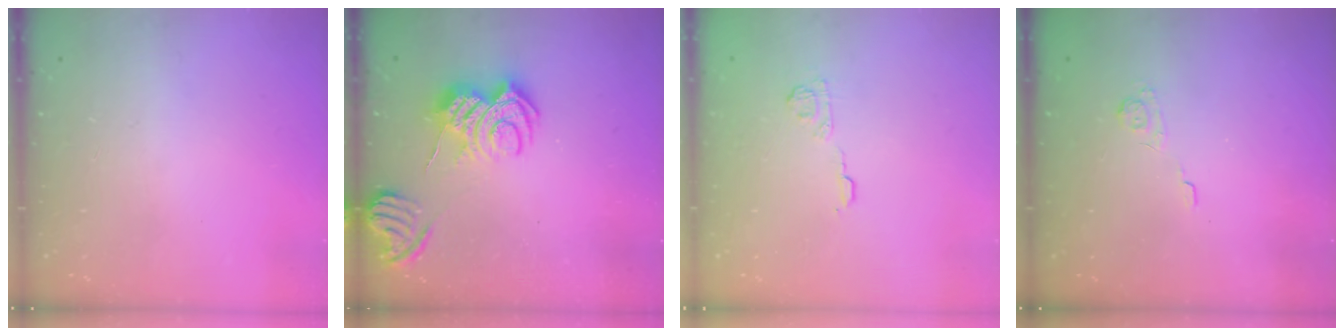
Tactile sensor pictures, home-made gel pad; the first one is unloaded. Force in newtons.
{"total": 8.2, "press": 8.2, "slide": 0.9}
{"total": 5.2, "press": 4.9, "slide": 1.5}
{"total": 2.2, "press": 1.7, "slide": 1.4}